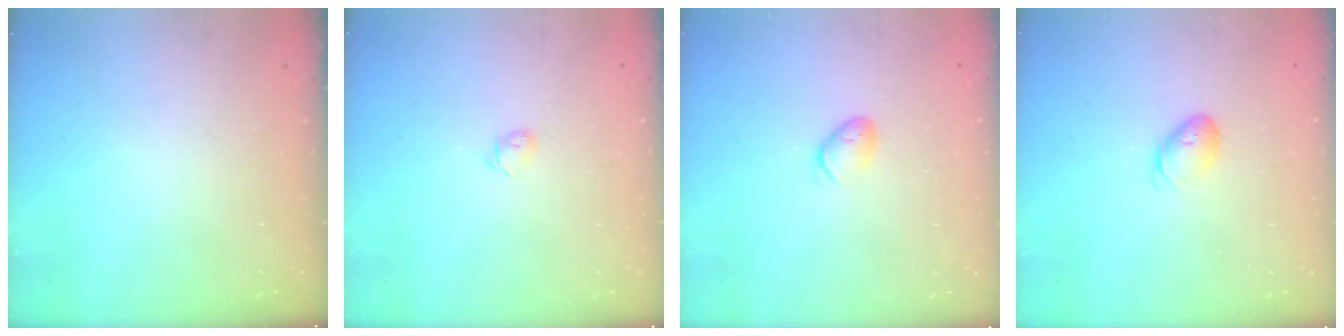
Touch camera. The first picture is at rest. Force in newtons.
{"total": 3.3, "press": 3.2, "slide": 0.8}
{"total": 5.7, "press": 5.6, "slide": 0.9}
{"total": 7.4, "press": 7.3, "slide": 1.2}